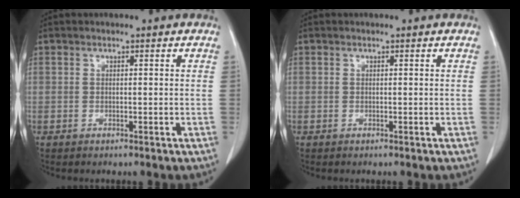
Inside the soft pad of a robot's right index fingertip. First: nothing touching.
{"total": 0.0}